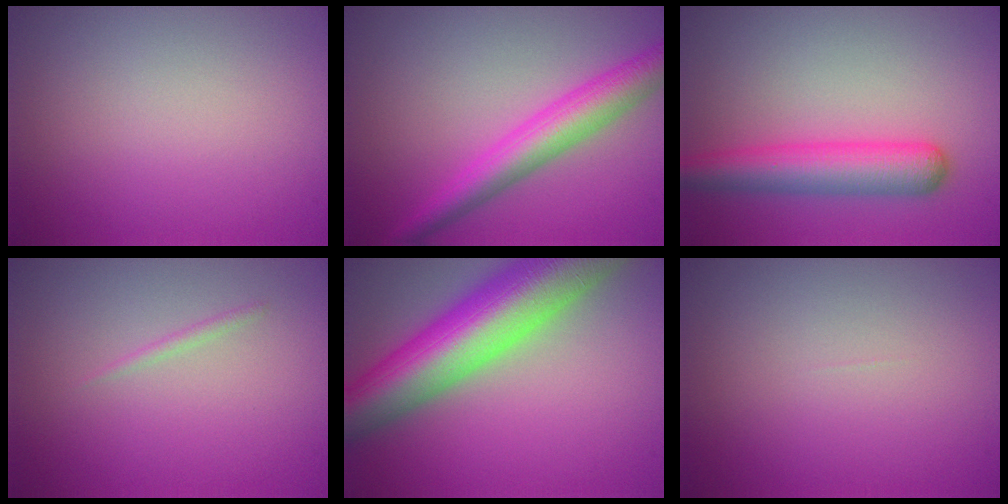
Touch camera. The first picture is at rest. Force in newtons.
{"total": 4.9, "press": 4.9, "slide": 0.1}
{"total": 4.9, "press": 4.8, "slide": 0.1}
{"total": 0.5, "press": 0.5, "slide": 0.1}
{"total": 12.1, "press": 12.1, "slide": 0.5}
{"total": 0.0}